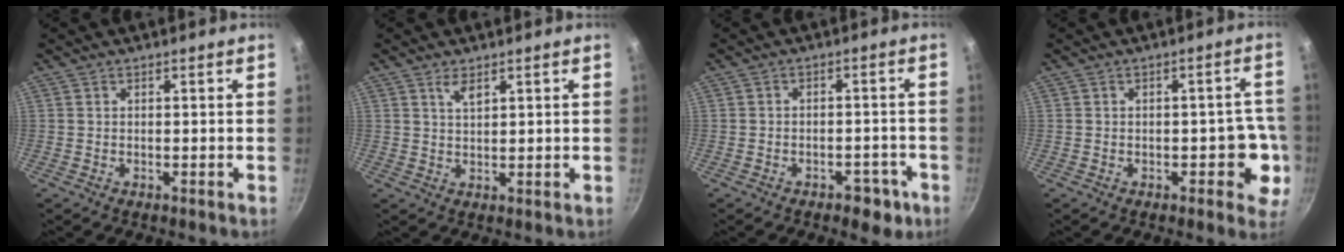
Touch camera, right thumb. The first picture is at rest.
{"total": 2.8, "force": [1.7, 1.1, 1.9], "torque": [-0.032, -0.010, 0.033]}
{"total": 6.6, "force": [-4.3, 4.2, 2.6], "torque": [0.010, 0.061, -0.036]}
{"total": 7.3, "force": [-1.9, 4.2, 5.7], "torque": [-0.005, 0.018, -0.024]}